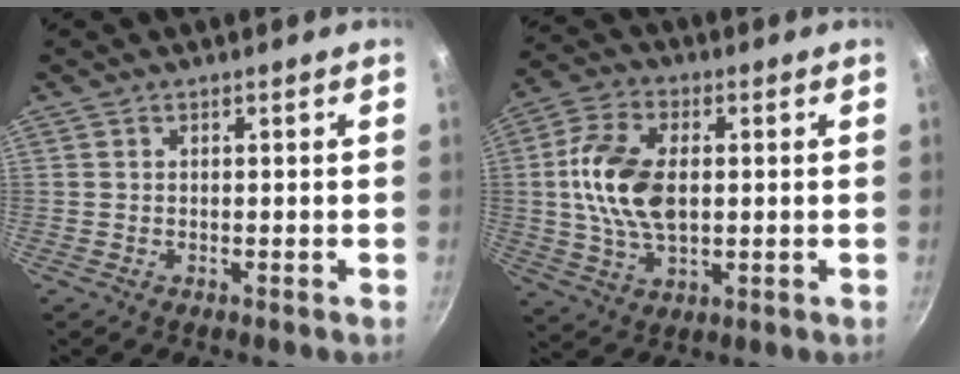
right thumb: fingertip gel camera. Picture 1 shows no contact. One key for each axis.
{"total": 13.8, "fx": 1.0, "fy": 8.2, "fz": 11.1, "tx": -0.201, "ty": 0.010, "tz": 0.013}